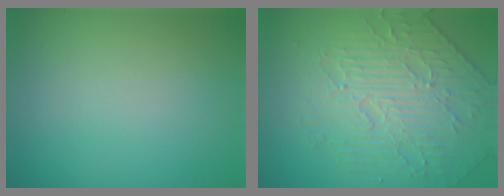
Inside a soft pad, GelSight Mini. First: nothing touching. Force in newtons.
{"total": 4.4, "press": 4.3, "slide": 0.8}